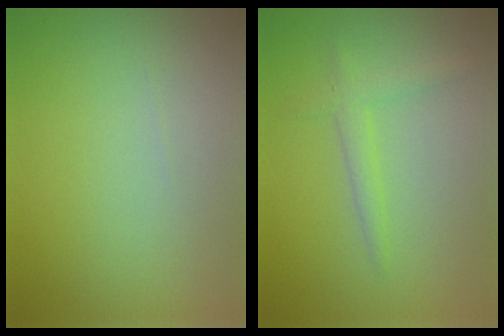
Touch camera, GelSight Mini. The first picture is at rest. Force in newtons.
{"total": 1.8, "press": 1.8, "slide": 0.1}